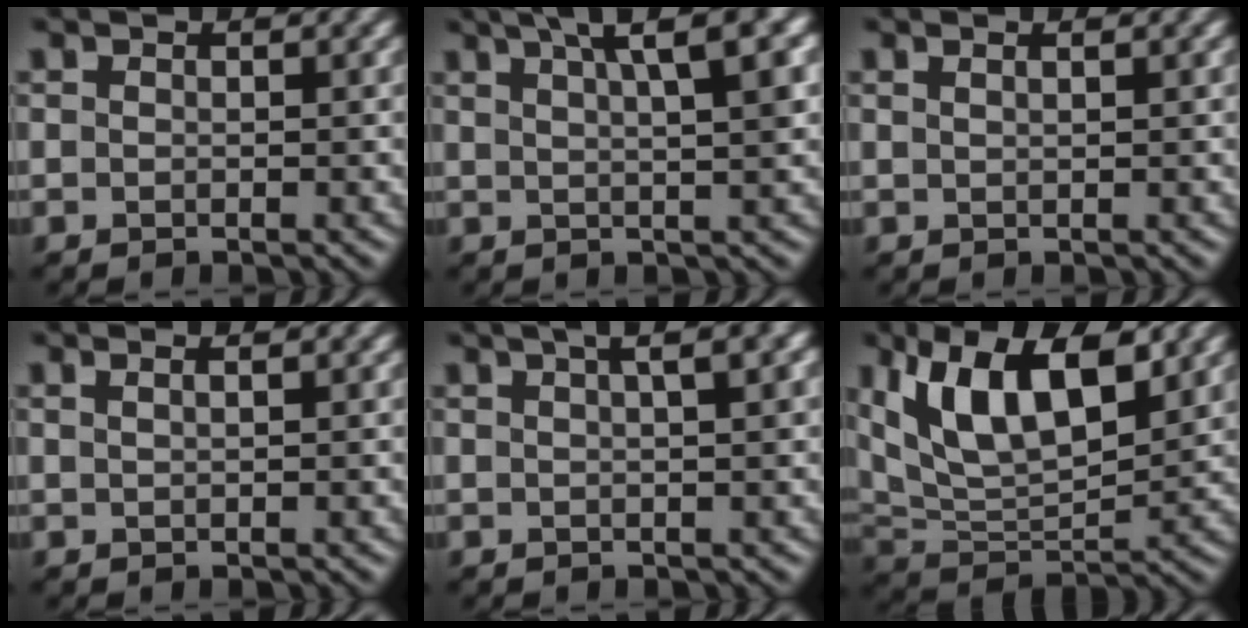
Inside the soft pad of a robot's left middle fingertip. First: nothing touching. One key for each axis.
{"total": 7.0, "fx": 3.7, "fy": 1.7, "fz": 5.7, "tx": -0.054, "ty": 0.035, "tz": 0.038}
{"total": 1.0, "fx": 0.8, "fy": 0.0, "fz": 0.6, "tx": -0.007, "ty": -0.004, "tz": 0.016}
{"total": 1.4, "fx": 1.0, "fy": 0.3, "fz": 1.0, "tx": -0.012, "ty": 0.002, "tz": 0.011}
{"total": 3.8, "fx": 2.0, "fy": 1.0, "fz": 3.1, "tx": -0.032, "ty": 0.020, "tz": 0.021}
{"total": 10.1, "fx": 4.5, "fy": 4.2, "fz": 8.0, "tx": -0.155, "ty": 0.009, "tz": 0.080}